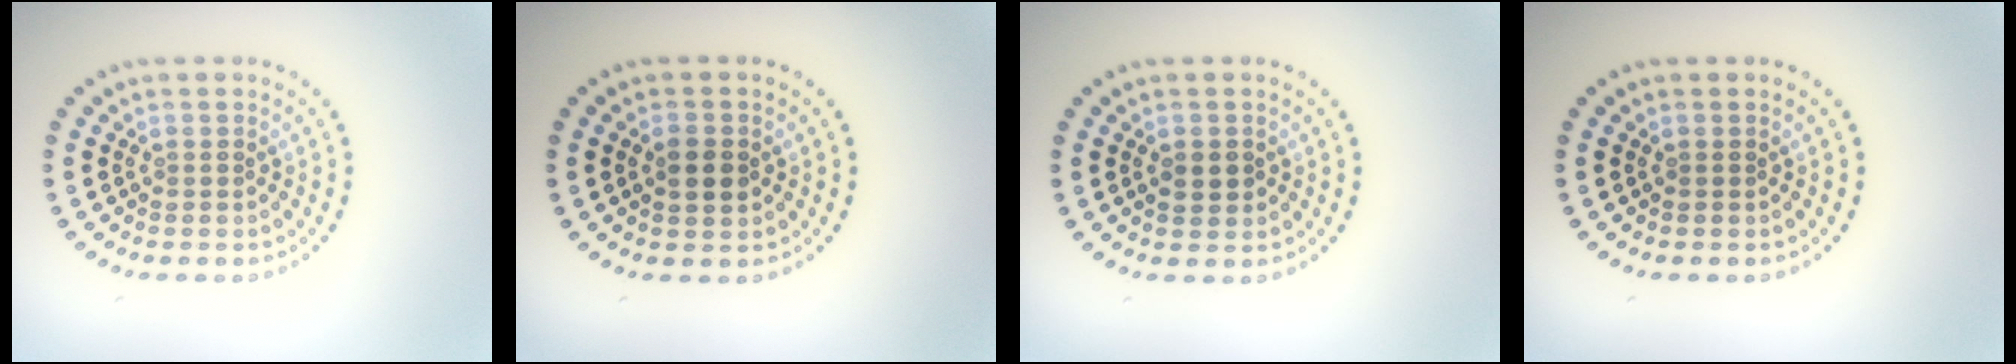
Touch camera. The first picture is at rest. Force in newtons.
{"total": 2.2, "press": 2.2, "slide": 0.0}
{"total": 1.6, "press": 1.6, "slide": 0.1}
{"total": 0.0}